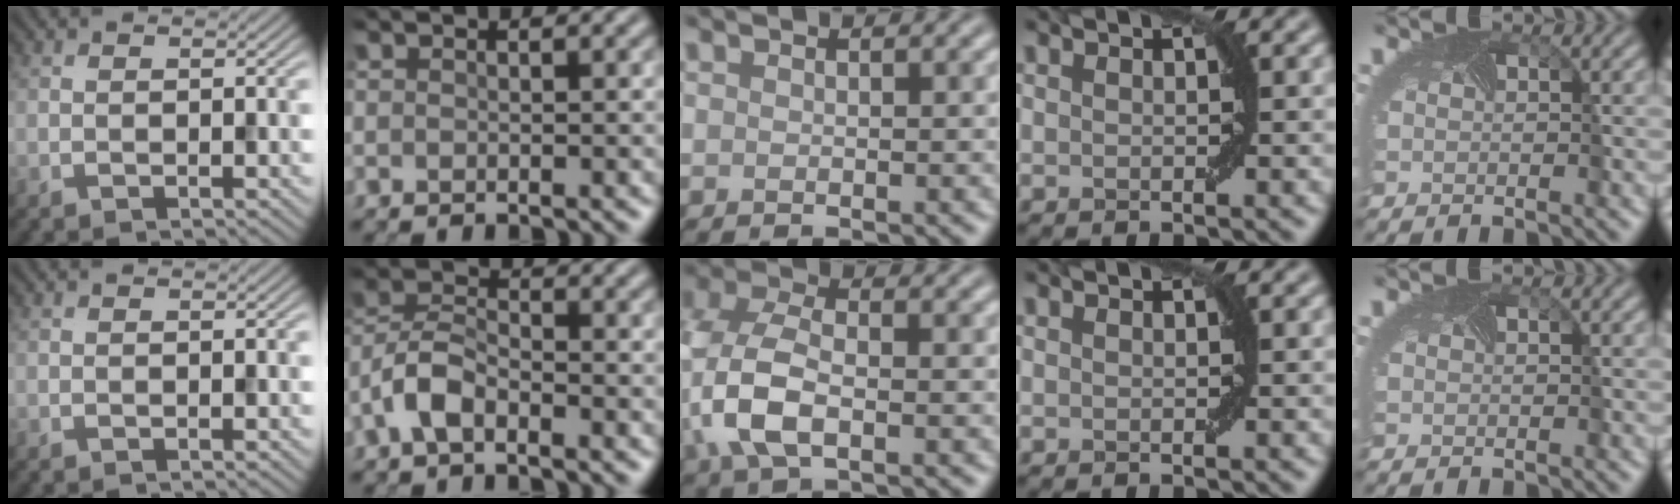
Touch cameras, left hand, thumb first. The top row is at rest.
{"index": {"total": 3.6, "force": [-2.2, 1.5, 2.4], "torque": [-0.055, 0.013, -0.050]}, "middle": {"total": 6.6, "force": [-1.1, 3.9, 5.3], "torque": [-0.131, 0.006, -0.029]}}